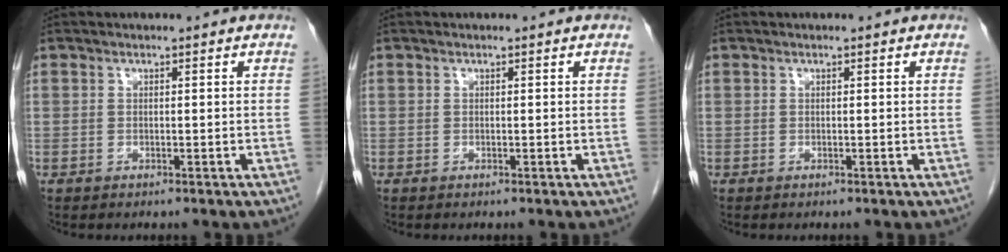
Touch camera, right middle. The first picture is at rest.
{"total": 0.0}
{"total": 0.0}